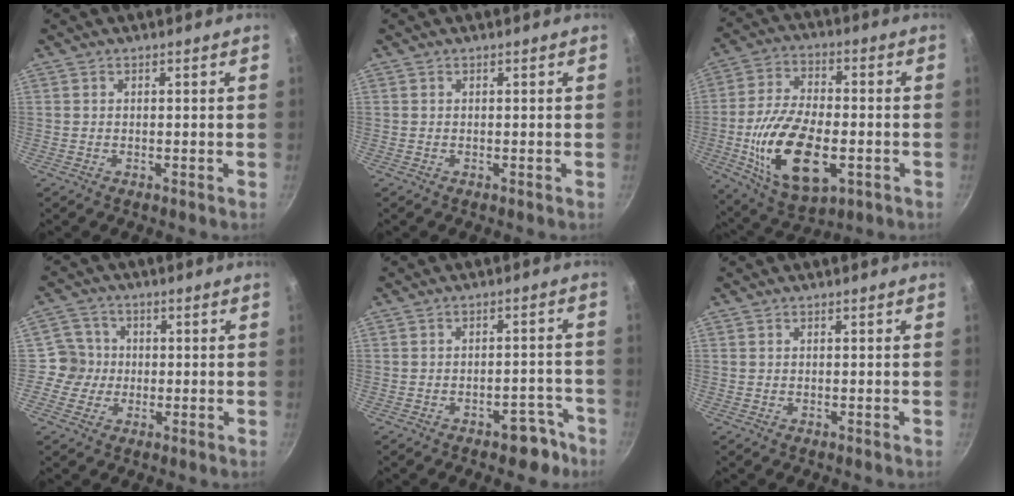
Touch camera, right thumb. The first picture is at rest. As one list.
[{"total": 0.0}, {"total": 19.5, "force": [-4.6, 10.0, 16.0], "torque": [-0.288, 0.007, -0.069]}, {"total": 5.7, "force": [-0.6, 5.6, 0.5], "torque": [0.026, 0.014, -0.021]}, {"total": 6.0, "force": [-4.0, 3.0, 3.3], "torque": [-0.024, 0.042, -0.049]}, {"total": 0.0}]